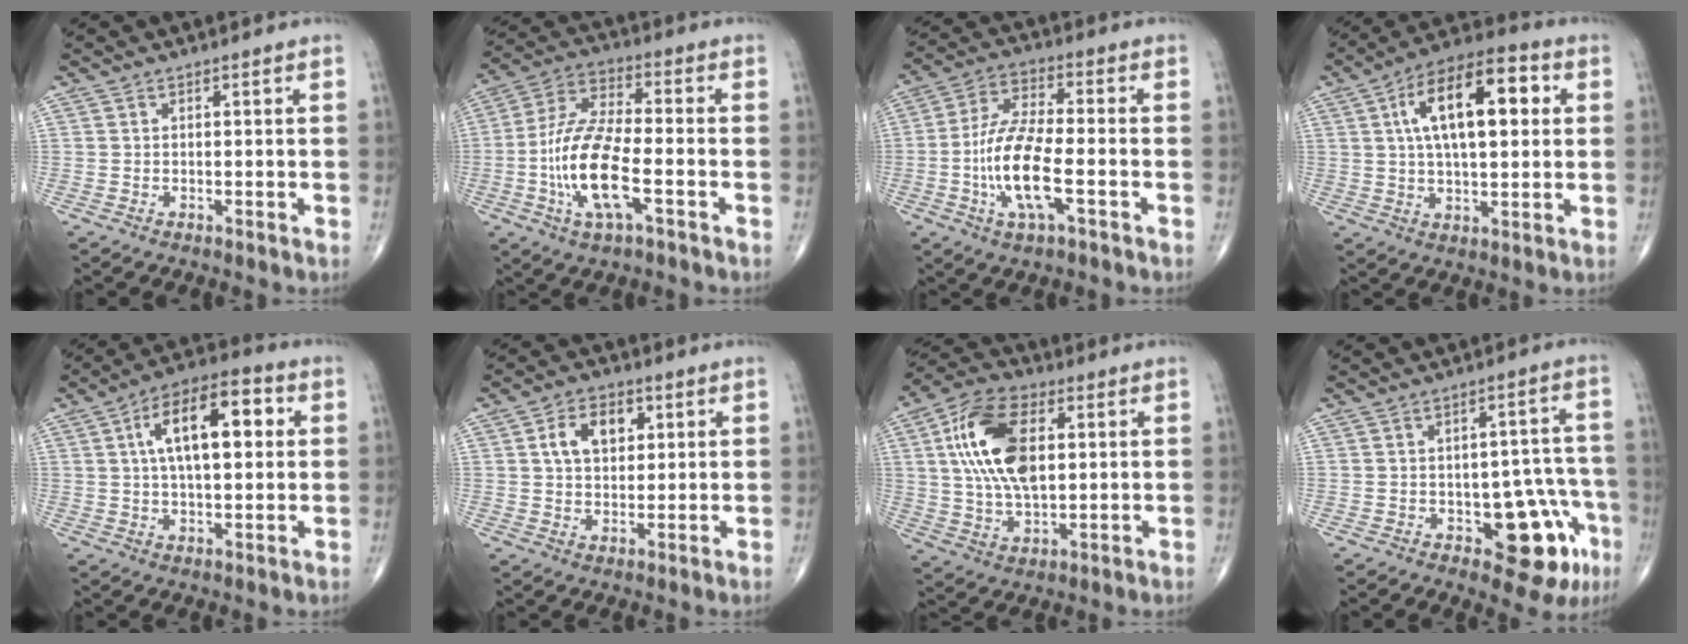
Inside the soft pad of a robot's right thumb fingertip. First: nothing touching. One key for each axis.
{"total": 15.0, "fx": -4.2, "fy": 5.3, "fz": 13.3, "tx": -0.277, "ty": 0.023, "tz": -0.081}
{"total": 13.1, "fx": -3.6, "fy": 4.1, "fz": 11.9, "tx": -0.246, "ty": 0.018, "tz": -0.070}
{"total": 17.3, "fx": 4.1, "fy": 7.9, "fz": 14.9, "tx": -0.225, "ty": 0.017, "tz": 0.059}
{"total": 15.3, "fx": 3.6, "fy": 7.1, "fz": 13.1, "tx": -0.196, "ty": 0.017, "tz": 0.051}
{"total": 8.4, "fx": 2.6, "fy": 5.4, "fz": 5.8, "tx": -0.075, "ty": -0.001, "tz": 0.042}
{"total": 16.7, "fx": 3.5, "fy": 9.0, "fz": 13.6, "tx": -0.254, "ty": 0.005, "tz": 0.061}
{"total": 12.1, "fx": -4.8, "fy": 6.1, "fz": 9.3, "tx": -0.067, "ty": 0.033, "tz": -0.053}